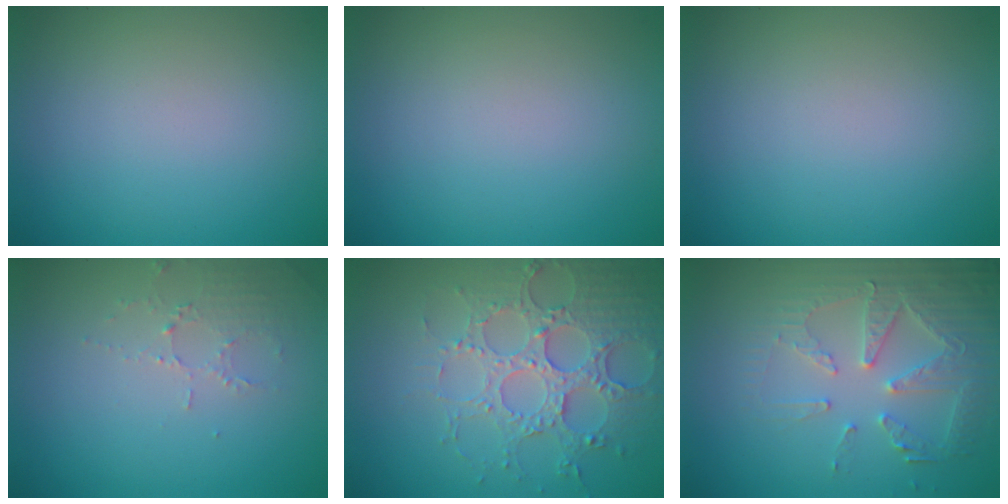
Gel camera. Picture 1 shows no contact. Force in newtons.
{"total": 0.0}
{"total": 0.0}
{"total": 1.9, "press": 1.8, "slide": 0.4}
{"total": 4.7, "press": 4.6, "slide": 1.0}
{"total": 4.2, "press": 4.1, "slide": 1.0}